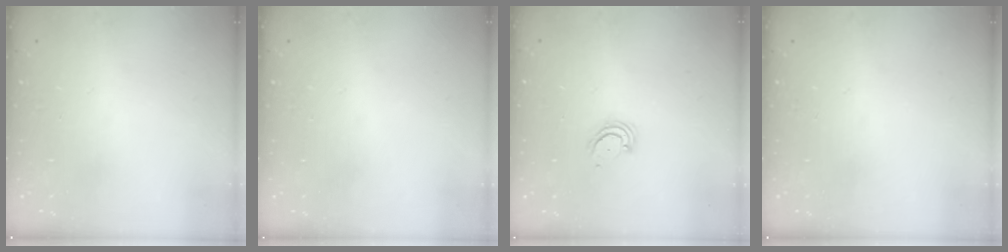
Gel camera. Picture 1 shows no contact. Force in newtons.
{"total": 0.0}
{"total": 3.3, "press": 3.3, "slide": 0.3}
{"total": 0.0}